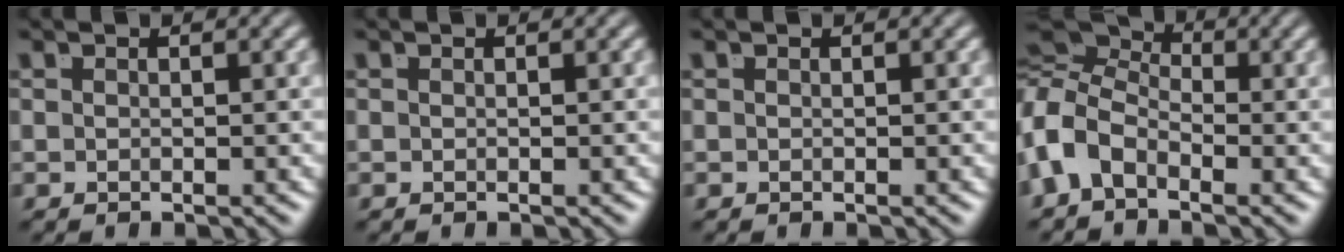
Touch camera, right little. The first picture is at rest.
{"total": 0.0}
{"total": 0.0}
{"total": 8.7, "force": [0.5, 7.4, 4.6], "torque": [-0.108, -0.012, -0.002]}